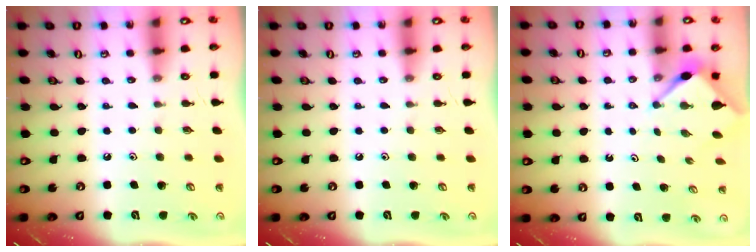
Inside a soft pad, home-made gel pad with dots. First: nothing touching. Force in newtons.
{"total": 0.0}
{"total": 2.9, "press": 2.8, "slide": 0.4}